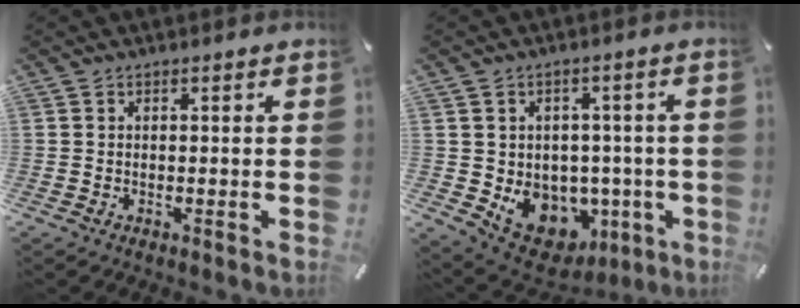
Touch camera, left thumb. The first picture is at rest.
{"total": 8.9, "force": [-1.9, 8.2, 2.9], "torque": [-0.037, -0.011, -0.016]}